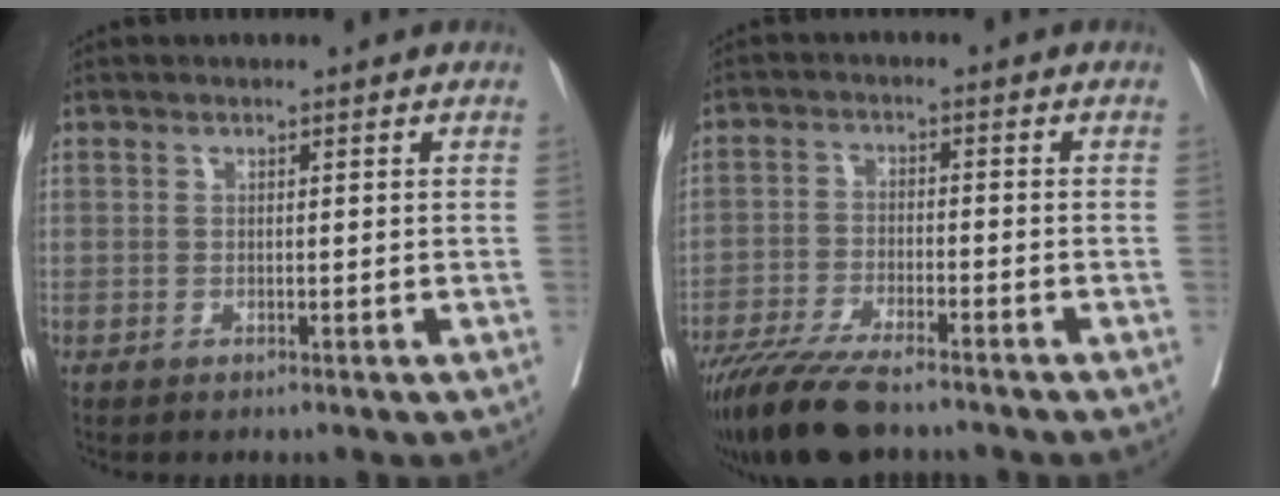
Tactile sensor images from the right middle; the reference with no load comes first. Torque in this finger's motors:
{"motor_torque": [1.09, -1.05, 0.21, 0.06]}